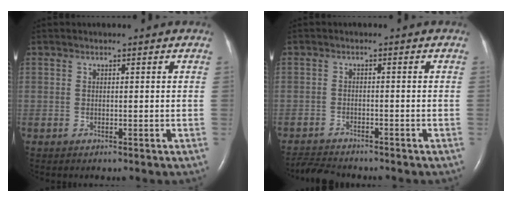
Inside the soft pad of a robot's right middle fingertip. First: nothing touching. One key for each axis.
{"total": 4.6, "fx": -4.4, "fy": 0.6, "fz": 1.0, "tx": -0.018, "ty": -0.015, "tz": -0.073}